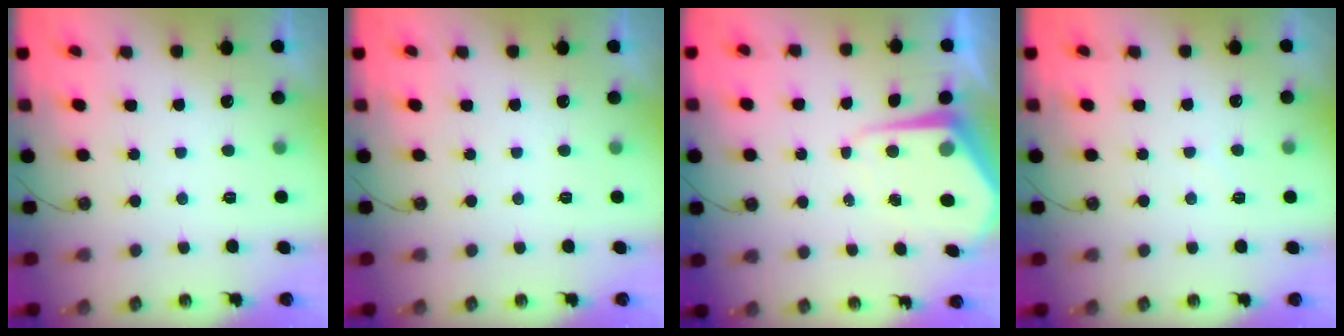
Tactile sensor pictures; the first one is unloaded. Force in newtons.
{"total": 0.0}
{"total": 6.4, "press": 6.4, "slide": 0.4}
{"total": 3.4, "press": 3.4, "slide": 0.5}